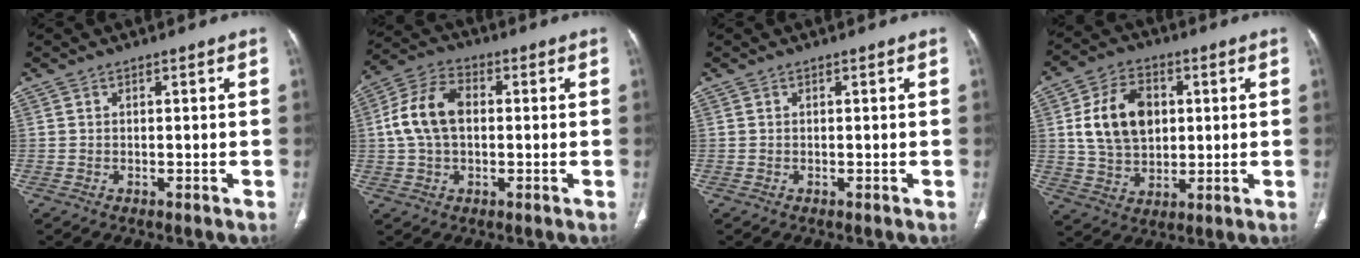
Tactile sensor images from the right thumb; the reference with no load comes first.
{"total": 10.8, "force": [0.7, 7.0, 8.1], "torque": [-0.161, 0.026, 0.009]}
{"total": 0.0}
{"total": 13.8, "force": [2.5, 9.8, 9.4], "torque": [-0.139, 0.000, 0.048]}